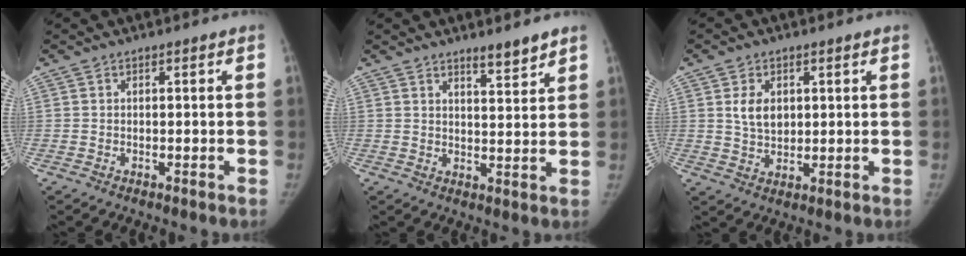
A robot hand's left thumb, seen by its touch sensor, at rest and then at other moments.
{"total": 4.6, "force": [3.8, 0.8, 2.4], "torque": [-0.028, -0.033, 0.057]}
{"total": 5.5, "force": [1.6, 3.9, 3.5], "torque": [-0.043, -0.013, 0.035]}